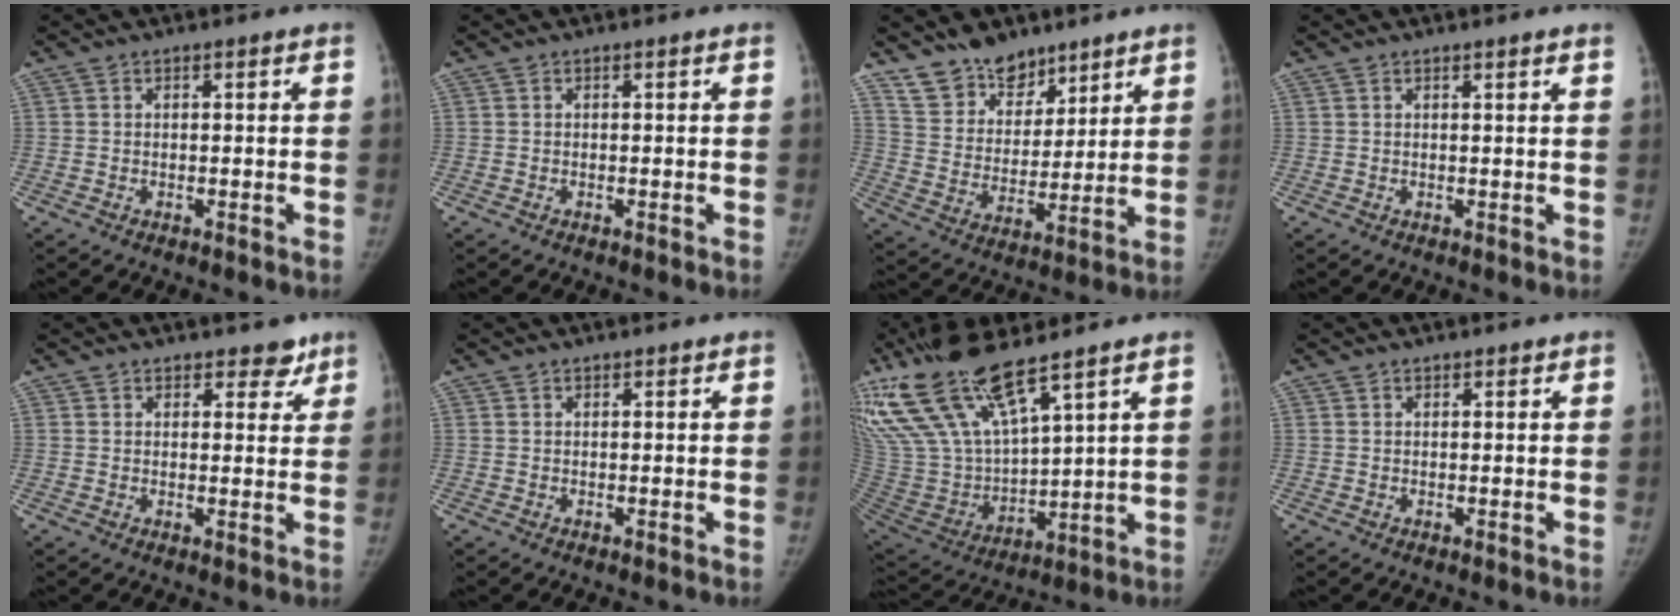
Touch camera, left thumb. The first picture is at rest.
{"total": 0.0}
{"total": 11.9, "force": [9.4, 6.6, 3.2], "torque": [-0.011, -0.063, 0.179]}
{"total": 1.9, "force": [1.6, -0.2, 0.9], "torque": [-0.005, -0.001, 0.020]}
{"total": 4.1, "force": [3.2, 2.5, 0.9], "torque": [0.027, -0.017, 0.042]}
{"total": 0.8, "force": [0.7, 0.4, 0.0], "torque": [0.008, -0.004, 0.009]}
{"total": 21.1, "force": [14.4, 6.1, 14.2], "torque": [-0.280, -0.054, 0.289]}
{"total": 1.1, "force": [0.9, 0.6, 0.1], "torque": [0.012, -0.005, 0.010]}